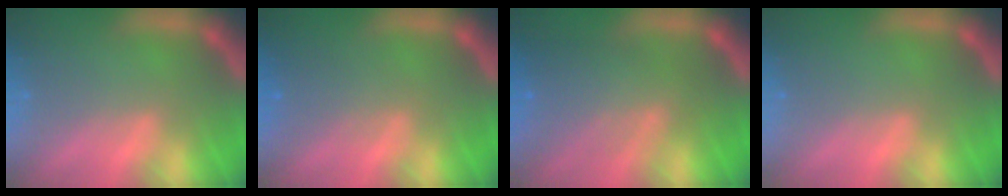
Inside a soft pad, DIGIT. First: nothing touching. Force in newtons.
{"total": 2.5}
{"total": 6.5}
{"total": 0.0}